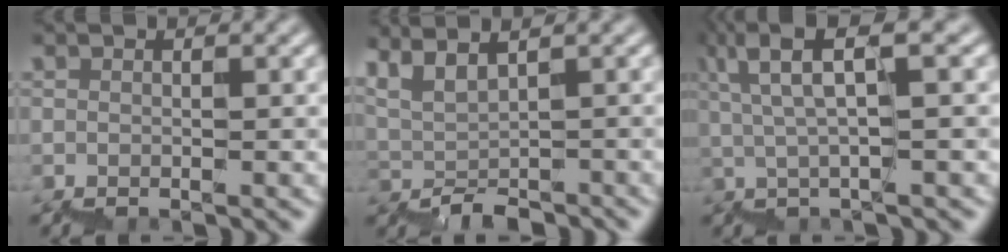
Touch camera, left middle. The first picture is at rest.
{"total": 2.5, "force": [1.1, 1.0, 2.0], "torque": [-0.024, 0.007, 0.031]}
{"total": 6.4, "force": [4.0, 0.8, 5.0], "torque": [-0.068, 0.019, 0.068]}